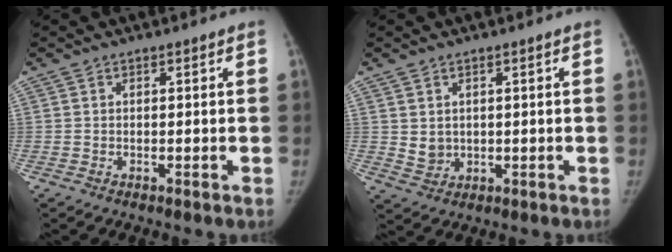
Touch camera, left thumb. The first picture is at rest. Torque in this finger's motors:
{"motor_torque": [-0.01, 0.00, 0.42, -0.43, 0.01]}